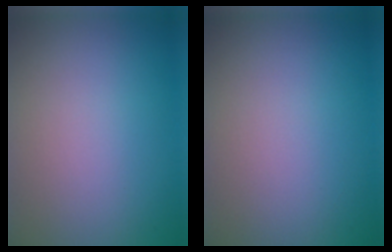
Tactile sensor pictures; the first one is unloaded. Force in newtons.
{"total": 0.0}